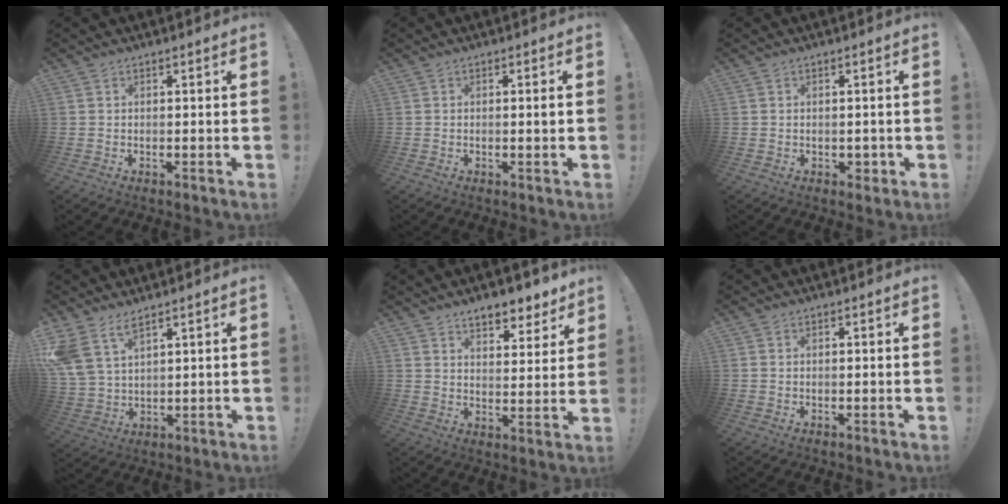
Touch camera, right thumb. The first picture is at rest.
{"total": 1.3, "force": [-0.1, -0.4, 1.3], "torque": [-0.021, 0.000, -0.005]}
{"total": 2.2, "force": [-0.1, 1.9, 1.1], "torque": [-0.005, 0.001, -0.001]}
{"total": 8.7, "force": [6.2, 3.9, 4.8], "torque": [-0.096, -0.031, 0.122]}
{"total": 7.9, "force": [6.6, 2.9, 3.2], "torque": [-0.037, -0.049, 0.120]}
{"total": 0.0}